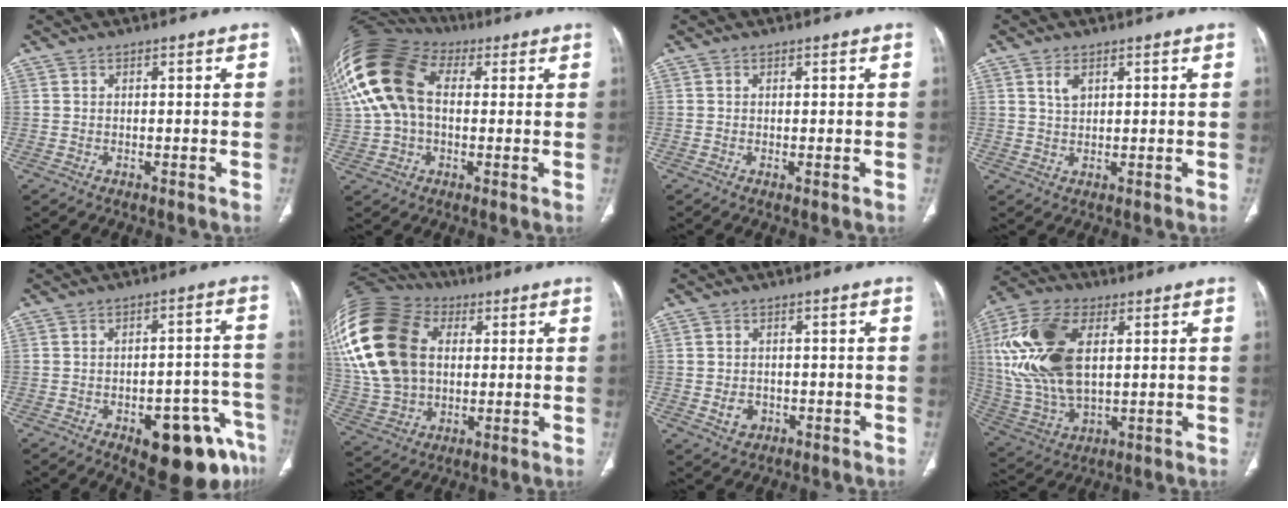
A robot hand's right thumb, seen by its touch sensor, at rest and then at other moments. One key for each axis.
{"total": 20.6, "fx": 4.3, "fy": 13.8, "fz": 14.6, "tx": -0.330, "ty": 0.048, "tz": 0.075}
{"total": 0.7, "fx": -0.1, "fy": 0.1, "fz": 0.7, "tx": -0.014, "ty": -0.005, "tz": 0.000}
{"total": 2.6, "fx": 1.3, "fy": 1.5, "fz": 1.7, "tx": -0.029, "ty": -0.003, "tz": 0.031}
{"total": 15.0, "fx": -8.2, "fy": 6.1, "fz": 11.0, "tx": -0.082, "ty": 0.054, "tz": -0.096}
{"total": 28.0, "fx": 6.1, "fy": 20.0, "fz": 18.7, "tx": -0.418, "ty": 0.038, "tz": 0.125}
{"total": 3.0, "fx": -0.7, "fy": 2.5, "fz": 1.4, "tx": -0.015, "ty": 0.003, "tz": -0.001}
{"total": 20.2, "fx": 4.2, "fy": 11.2, "fz": 16.3, "tx": -0.335, "ty": -0.004, "tz": 0.083}